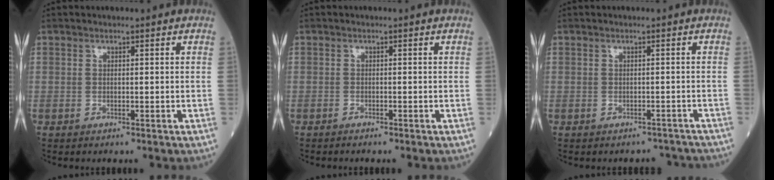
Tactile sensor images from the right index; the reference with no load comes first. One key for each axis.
{"total": 0.6, "fx": -0.6, "fy": -0.1, "fz": 0.1, "tx": -0.005, "ty": -0.001, "tz": -0.012}
{"total": 3.5, "fx": -3.3, "fy": 1.3, "fz": -0.1, "tx": 0.008, "ty": 0.004, "tz": -0.035}